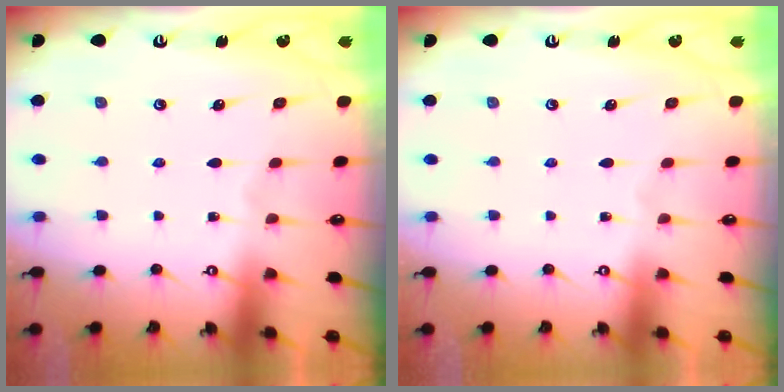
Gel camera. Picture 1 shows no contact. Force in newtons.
{"total": 0.0}